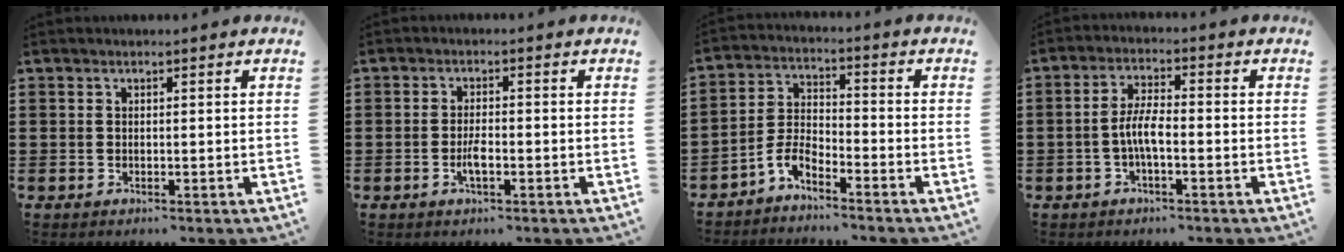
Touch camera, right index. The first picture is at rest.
{"total": 2.7, "force": [-1.1, 0.8, 2.3], "torque": [-0.049, 0.000, -0.023]}
{"total": 4.5, "force": [-4.1, 0.9, 1.7], "torque": [-0.051, 0.002, -0.087]}
{"total": 4.8, "force": [-1.3, 1.3, 4.4], "torque": [-0.098, 0.000, -0.031]}